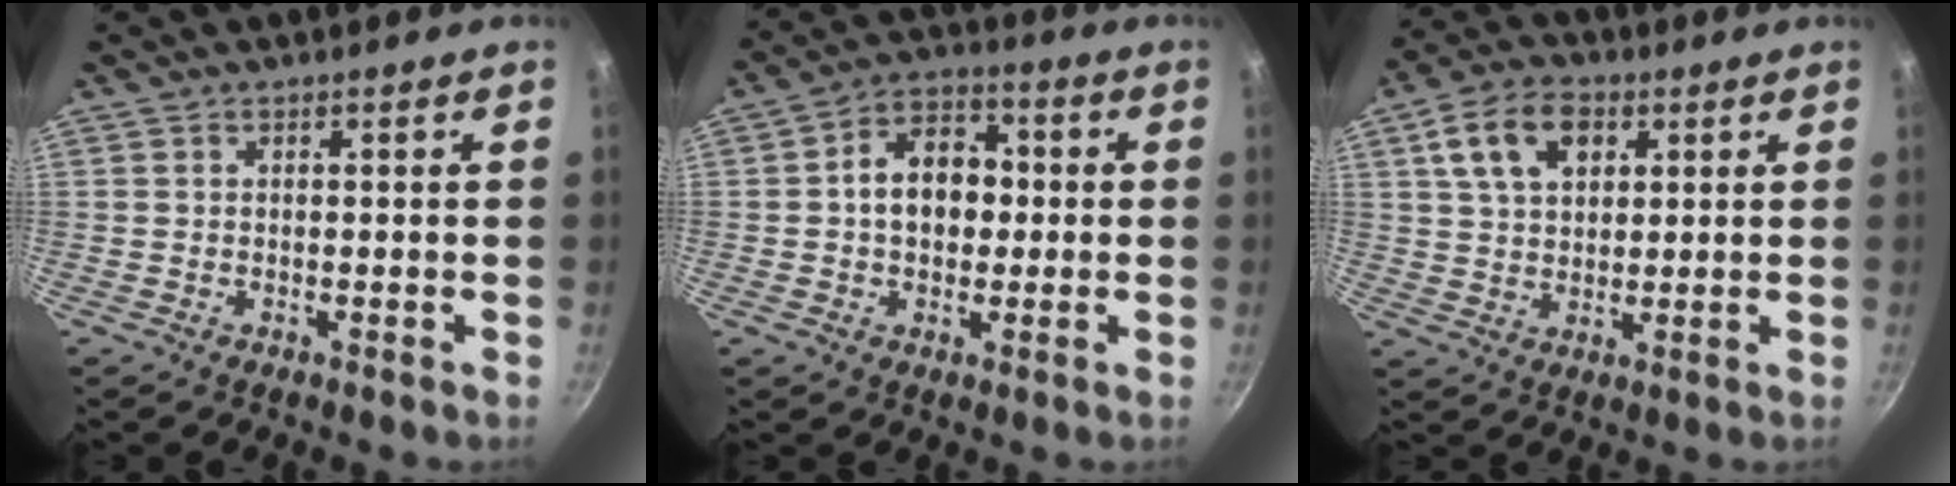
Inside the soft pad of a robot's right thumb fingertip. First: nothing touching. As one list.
[{"total": 10.6, "force": [0.3, 7.8, 7.2], "torque": [-0.075, 0.024, -0.008]}, {"total": 10.9, "force": [4.0, 7.2, 7.1], "torque": [-0.108, 0.004, 0.068]}]